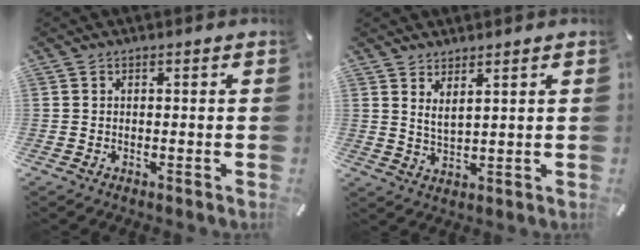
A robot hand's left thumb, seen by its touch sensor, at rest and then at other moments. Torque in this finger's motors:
{"motor_torque": [0.24, -0.51, -0.06, 0.18, 0.02]}